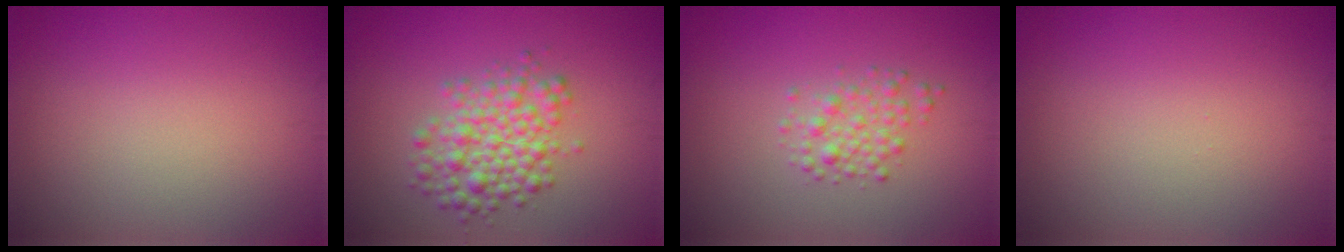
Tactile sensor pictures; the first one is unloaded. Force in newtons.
{"total": 4.6, "press": 4.6, "slide": 0.1}
{"total": 2.1, "press": 2.1, "slide": 0.0}
{"total": 0.0}